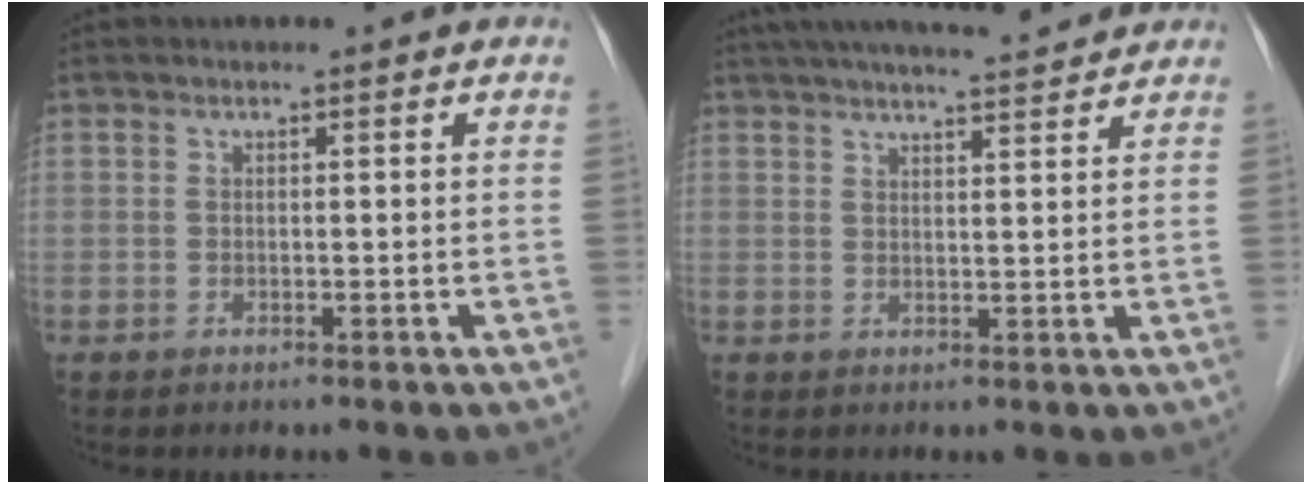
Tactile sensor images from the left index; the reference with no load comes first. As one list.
[{"total": 10.1, "force": [8.7, 1.1, 5.0], "torque": [-0.081, 0.010, 0.112]}]